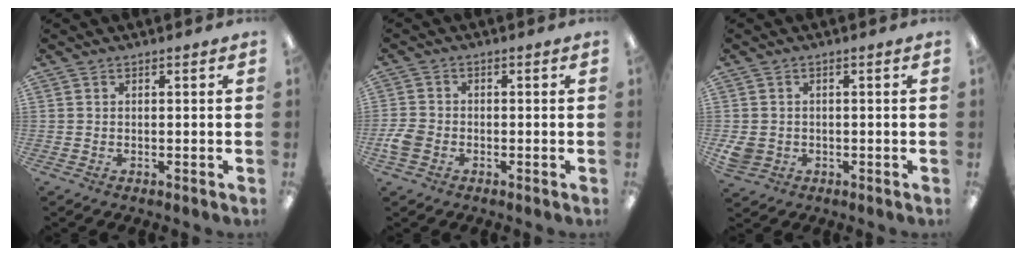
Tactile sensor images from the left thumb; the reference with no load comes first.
{"total": 4.5, "force": [-1.6, 3.3, 2.5], "torque": [-0.051, 0.008, -0.030]}
{"total": 3.3, "force": [-0.7, 3.0, 1.2], "torque": [-0.027, 0.002, -0.013]}